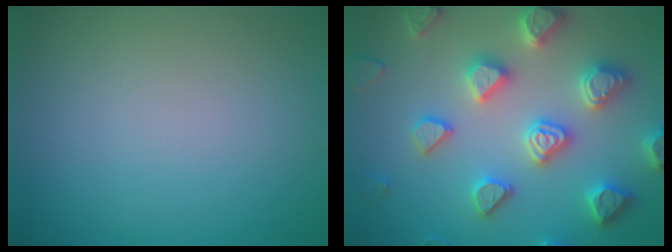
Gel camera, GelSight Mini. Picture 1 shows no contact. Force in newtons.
{"total": 6.7, "press": 6.5, "slide": 1.4}